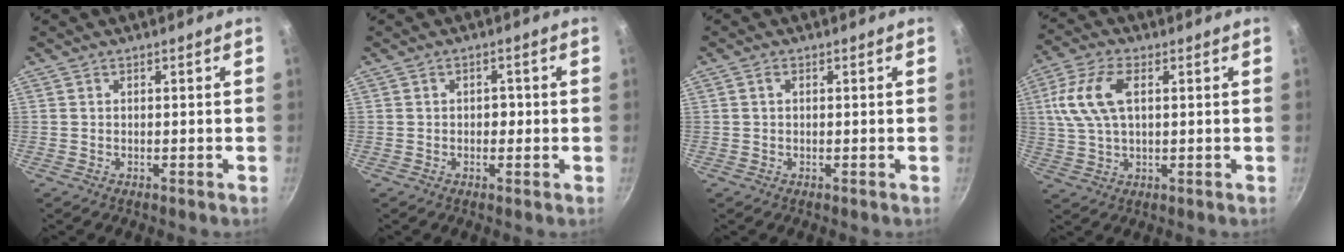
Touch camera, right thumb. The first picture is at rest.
{"total": 2.2, "force": [-0.2, 1.5, 1.6], "torque": [-0.013, 0.002, -0.004]}
{"total": 0.9, "force": [0.2, 0.5, 0.7], "torque": [-0.013, 0.004, 0.003]}
{"total": 10.4, "force": [2.3, 5.4, 8.6], "torque": [-0.179, 0.013, 0.041]}